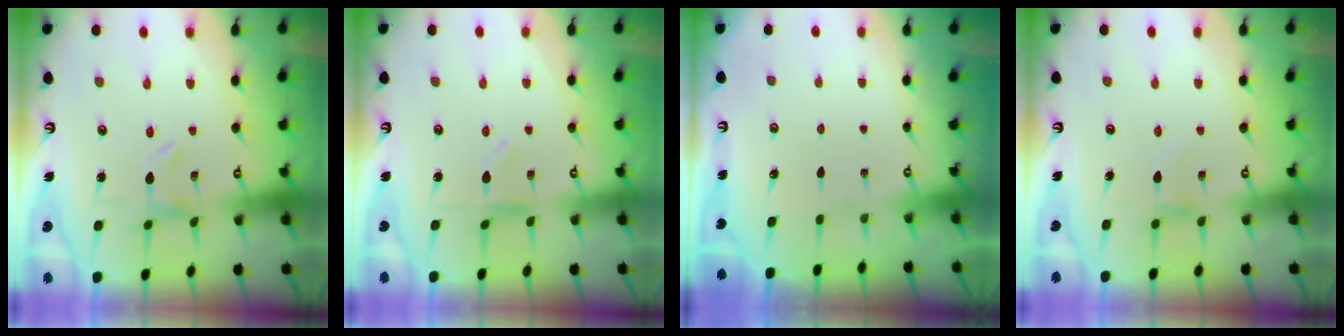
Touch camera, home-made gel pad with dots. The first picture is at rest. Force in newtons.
{"total": 0.6, "press": 0.6, "slide": 0.2}
{"total": 0.0}
{"total": 1.6, "press": 1.6, "slide": 0.2}